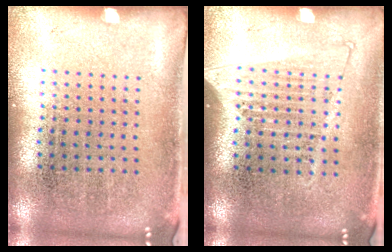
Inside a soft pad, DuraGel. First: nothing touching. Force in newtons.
{"total": 1.3, "press": 1.1, "slide": 0.5}